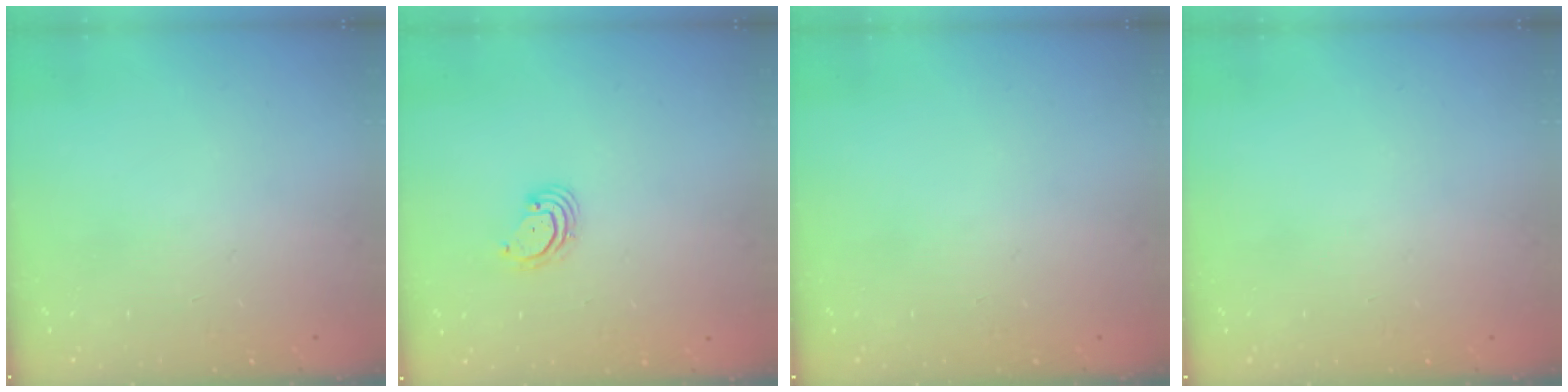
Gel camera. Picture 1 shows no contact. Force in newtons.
{"total": 3.0, "press": 3.0, "slide": 0.2}
{"total": 0.0}
{"total": 0.0}